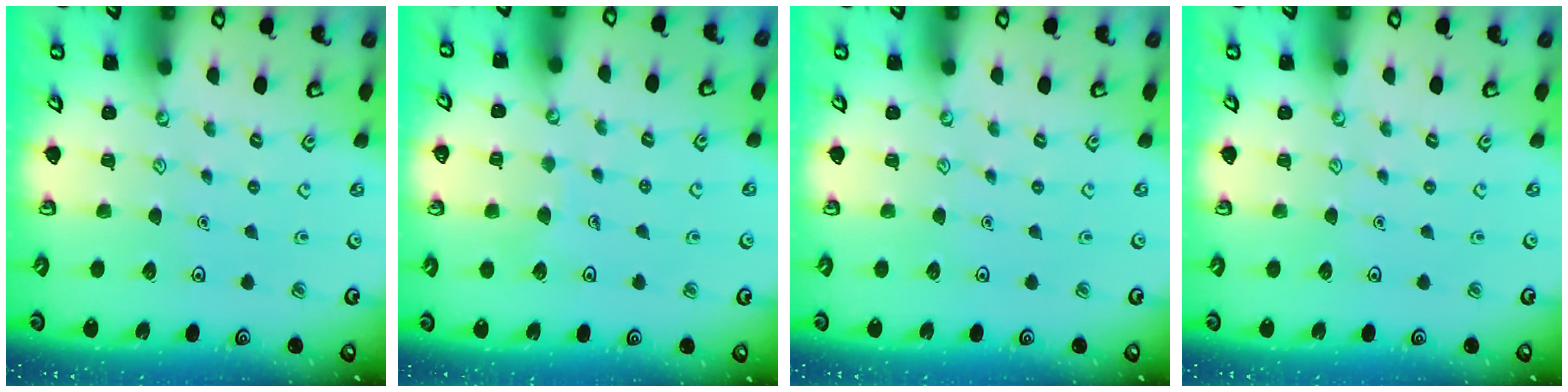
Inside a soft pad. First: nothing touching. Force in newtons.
{"total": 4.1, "press": 4.1, "slide": 0.3}
{"total": 0.0}
{"total": 0.0}